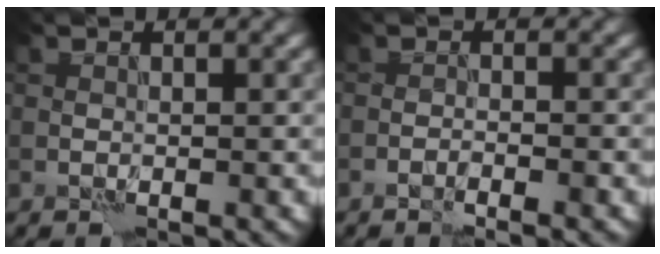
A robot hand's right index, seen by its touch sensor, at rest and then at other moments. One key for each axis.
{"total": 1.5, "fx": -1.2, "fy": 0.0, "fz": 1.0, "tx": -0.020, "ty": 0.007, "tz": -0.023}